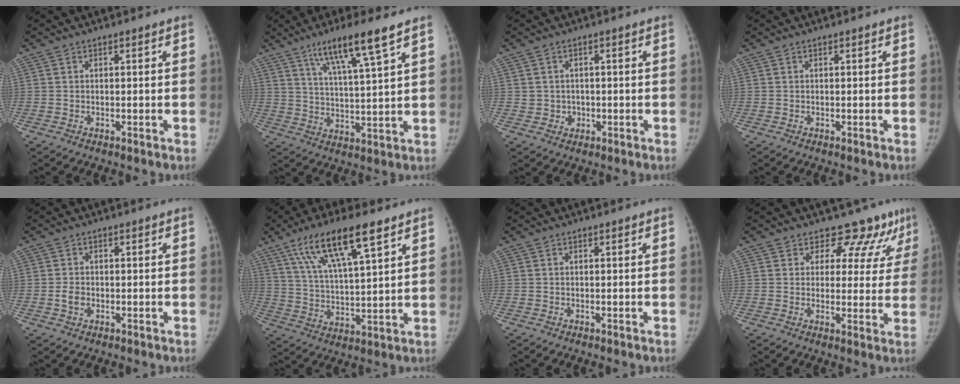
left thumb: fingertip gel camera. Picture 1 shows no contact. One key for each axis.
{"total": 11.5, "fx": 7.0, "fy": 0.7, "fz": 9.0, "tx": -0.159, "ty": -0.028, "tz": 0.126}
{"total": 2.5, "fx": -0.2, "fy": 2.4, "fz": 0.6, "tx": 0.004, "ty": 0.005, "tz": 0.002}
{"total": 0.0}
{"total": 2.4, "fx": -0.5, "fy": 1.9, "fz": 1.4, "tx": -0.019, "ty": 0.003, "tz": -0.009}
{"total": 15.7, "fx": 9.0, "fy": 4.0, "fz": 12.2, "tx": -0.209, "ty": -0.020, "tz": 0.170}
{"total": 0.0}
{"total": 9.3, "fx": 7.8, "fy": 4.6, "fz": 1.8, "tx": 0.026, "ty": -0.043, "tz": 0.080}